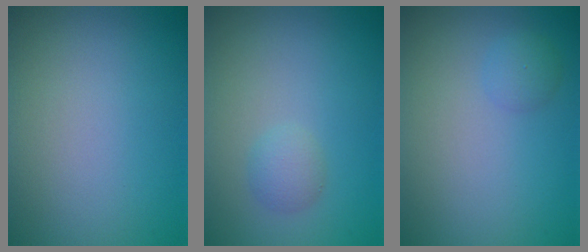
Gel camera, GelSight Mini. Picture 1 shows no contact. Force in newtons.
{"total": 1.5, "press": 1.5, "slide": 0.0}
{"total": 1.4, "press": 1.4, "slide": 0.1}